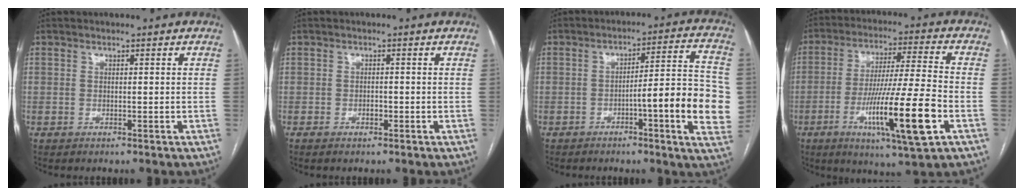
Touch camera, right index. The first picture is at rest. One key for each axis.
{"total": 1.1, "fx": -0.6, "fy": 0.7, "fz": 0.6, "tx": -0.009, "ty": 0.003, "tz": -0.007}
{"total": 13.4, "fx": -3.0, "fy": 1.4, "fz": 13.0, "tx": -0.157, "ty": 0.017, "tz": -0.040}
{"total": 16.1, "fx": -5.7, "fy": 0.0, "fz": 15.1, "tx": -0.273, "ty": -0.020, "tz": -0.095}